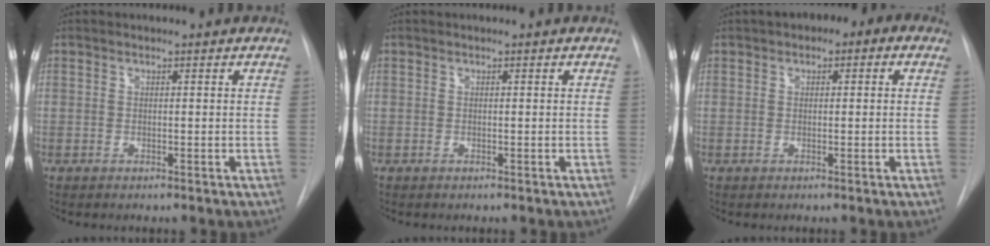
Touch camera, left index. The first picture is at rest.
{"total": 0.0}
{"total": 4.3, "force": [1.6, 2.2, 3.4], "torque": [-0.048, 0.028, 0.017]}